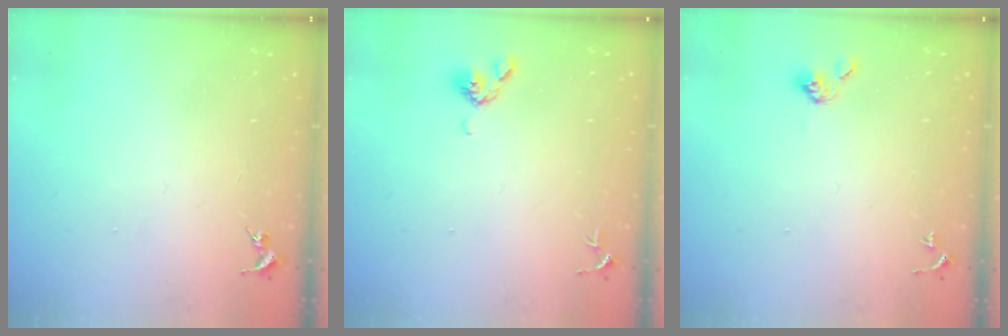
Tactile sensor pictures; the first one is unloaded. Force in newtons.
{"total": 4.4, "press": 4.3, "slide": 0.9}
{"total": 4.0, "press": 3.9, "slide": 0.8}